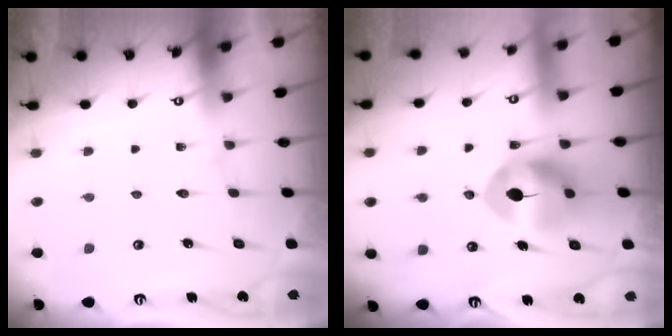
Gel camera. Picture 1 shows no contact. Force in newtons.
{"total": 8.8, "press": 8.7, "slide": 1.0}